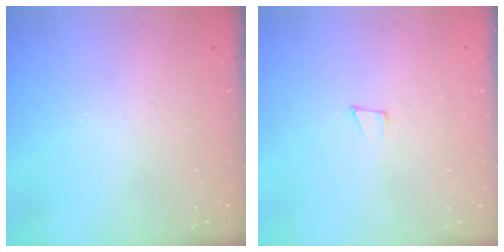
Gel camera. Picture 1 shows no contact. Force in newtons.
{"total": 4.3, "press": 4.2, "slide": 1.0}